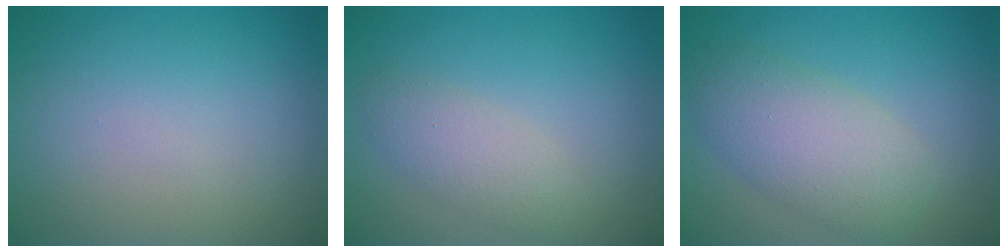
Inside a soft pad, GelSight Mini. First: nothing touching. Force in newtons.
{"total": 2.5, "press": 2.5, "slide": 0.1}
{"total": 5.1, "press": 5.1, "slide": 0.1}